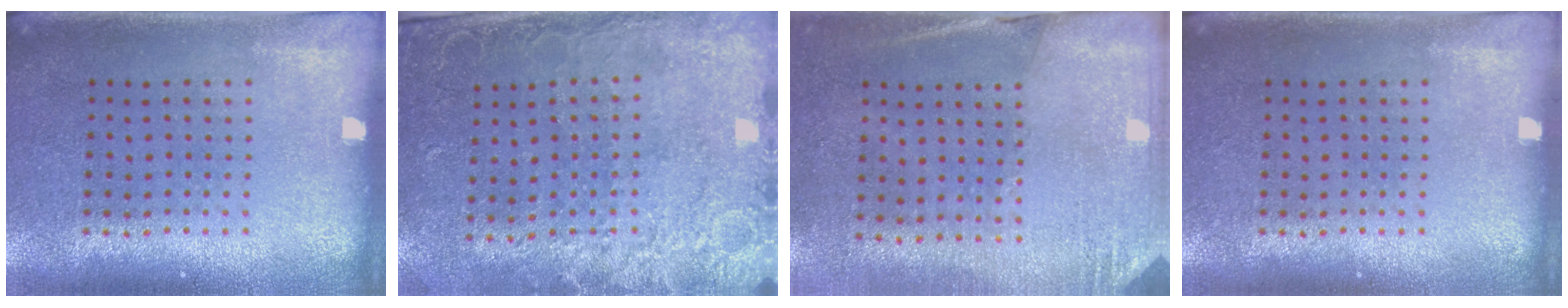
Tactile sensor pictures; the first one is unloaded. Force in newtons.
{"total": 2.6, "press": 2.1, "slide": 1.4}
{"total": 2.6, "press": 2.3, "slide": 1.2}
{"total": 0.0}